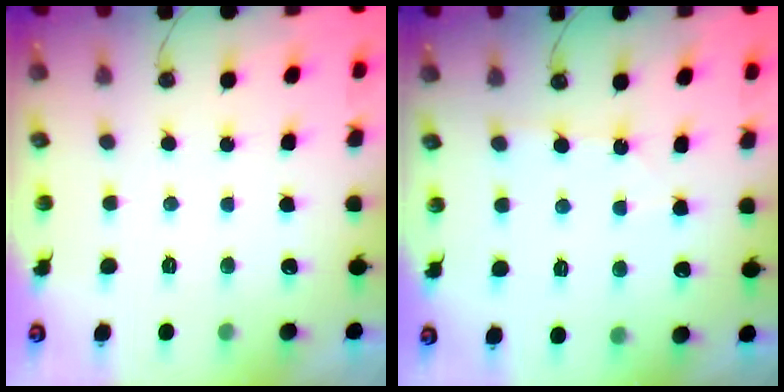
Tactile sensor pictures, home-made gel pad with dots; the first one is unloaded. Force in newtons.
{"total": 4.3, "press": 4.2, "slide": 0.5}